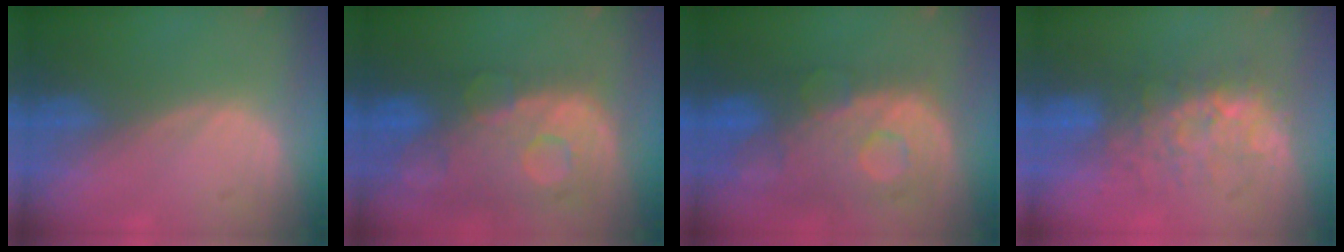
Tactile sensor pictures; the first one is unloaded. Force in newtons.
{"total": 12.5, "press": 10.3, "slide": 7.0}
{"total": 11.1, "press": 9.7, "slide": 5.5}
{"total": 7.7, "press": 7.5, "slide": 1.5}